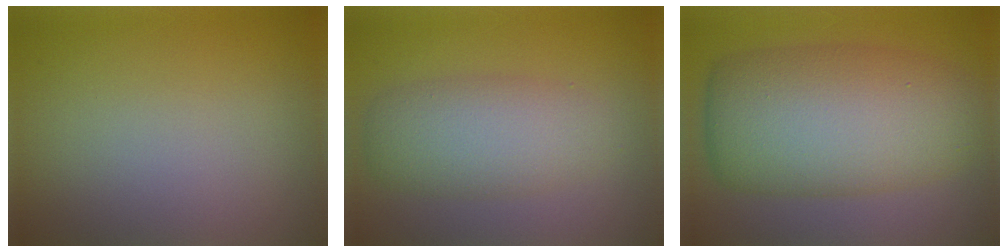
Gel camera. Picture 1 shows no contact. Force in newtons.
{"total": 4.6, "press": 4.6, "slide": 0.1}
{"total": 10.2, "press": 10.2, "slide": 0.0}